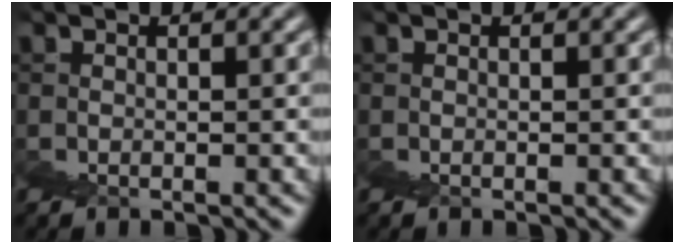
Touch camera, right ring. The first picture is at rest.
{"total": 0.0}